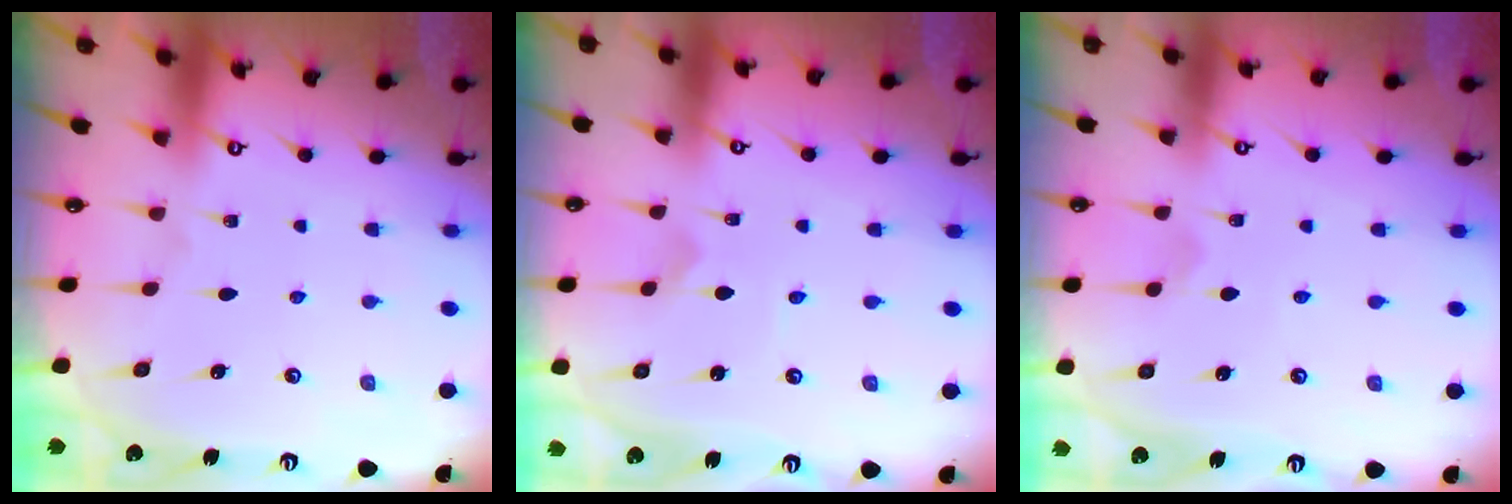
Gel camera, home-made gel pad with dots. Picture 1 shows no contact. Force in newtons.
{"total": 0.8, "press": 0.8, "slide": 0.1}
{"total": 1.0, "press": 1.0, "slide": 0.3}